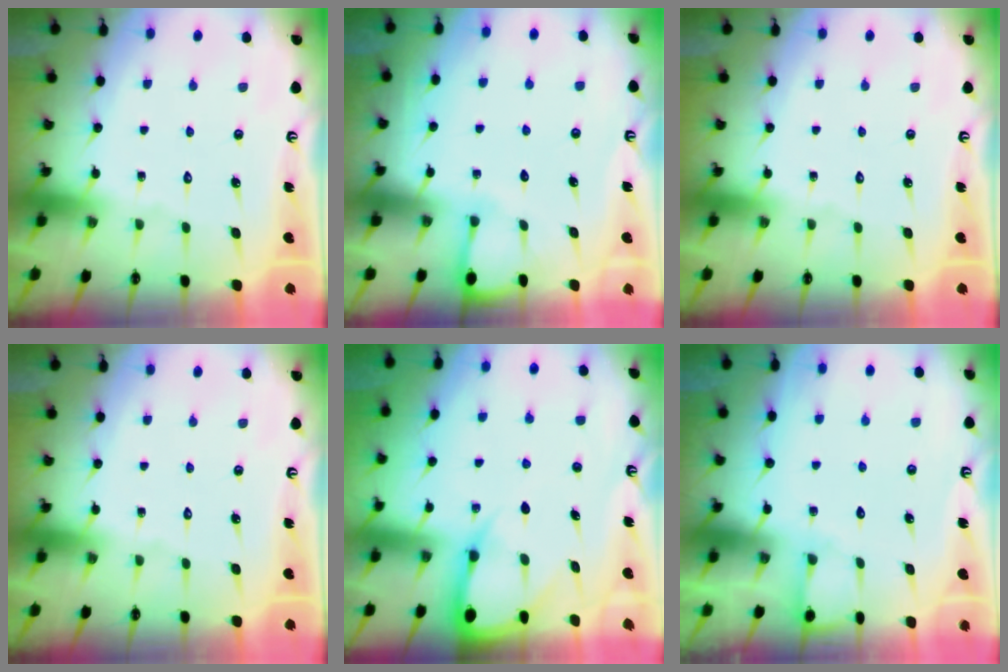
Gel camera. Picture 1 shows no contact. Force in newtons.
{"total": 2.8, "press": 2.8, "slide": 0.4}
{"total": 0.0}
{"total": 0.0}
{"total": 6.0, "press": 5.9, "slide": 0.6}
{"total": 3.8, "press": 3.8, "slide": 0.4}